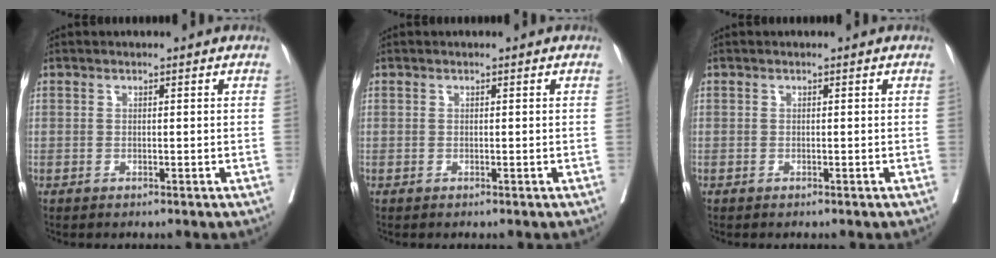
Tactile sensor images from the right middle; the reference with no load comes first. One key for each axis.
{"total": 0.0}
{"total": 0.0}